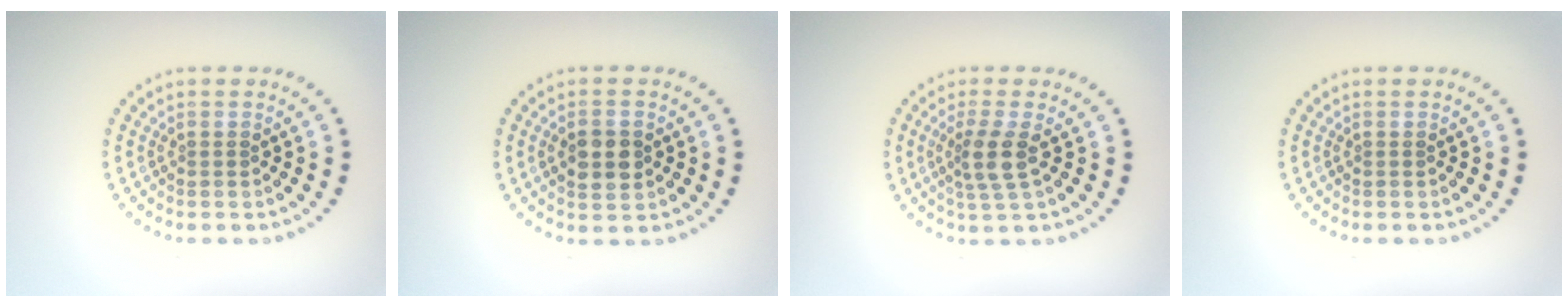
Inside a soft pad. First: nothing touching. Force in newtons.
{"total": 3.1, "press": 3.1, "slide": 0.1}
{"total": 2.8, "press": 2.3, "slide": 1.7}
{"total": 0.0}